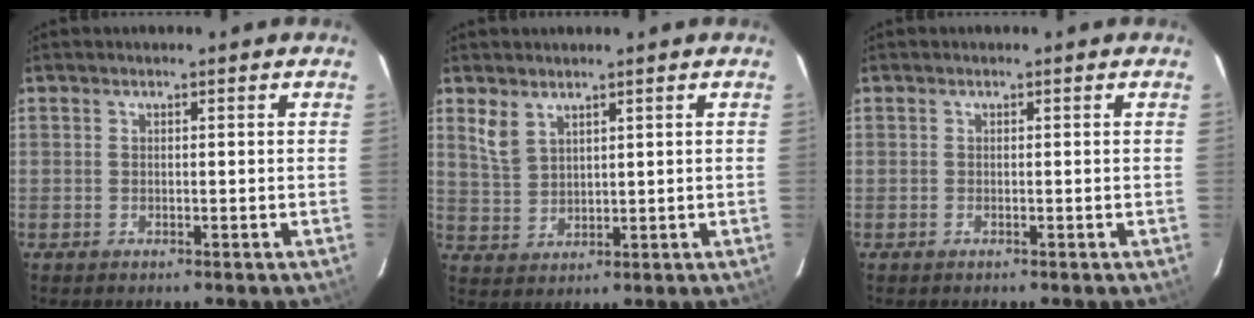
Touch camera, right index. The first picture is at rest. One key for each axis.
{"total": 4.3, "fx": 3.0, "fy": 2.2, "fz": 2.2, "tx": -0.048, "ty": 0.002, "tz": 0.067}
{"total": 0.0}